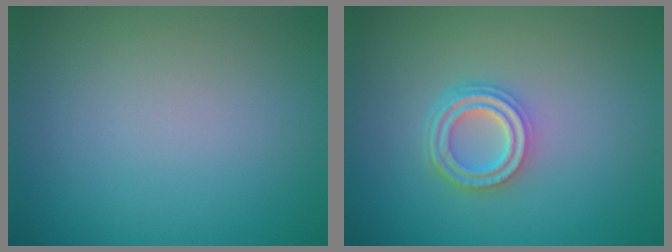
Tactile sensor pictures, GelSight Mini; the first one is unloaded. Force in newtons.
{"total": 3.6, "press": 2.7, "slide": 2.4}